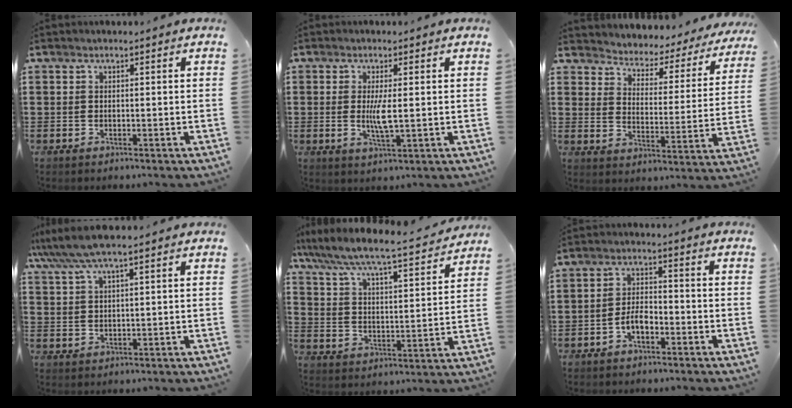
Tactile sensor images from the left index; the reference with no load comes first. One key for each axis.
{"total": 4.4, "fx": 0.2, "fy": 0.6, "fz": 4.3, "tx": -0.085, "ty": -0.006, "tz": 0.000}
{"total": 2.5, "fx": 2.4, "fy": 0.8, "fz": -0.1, "tx": -0.021, "ty": -0.029, "tz": 0.029}
{"total": 5.2, "fx": 3.8, "fy": 0.3, "fz": 3.6, "tx": -0.079, "ty": -0.004, "tz": 0.068}
{"total": 5.9, "fx": 5.5, "fy": 0.0, "fz": 2.2, "tx": -0.069, "ty": -0.046, "tz": 0.084}
{"total": 3.5, "fx": -2.1, "fy": 1.5, "fz": 2.4, "tx": -0.051, "ty": 0.005, "tz": -0.042}